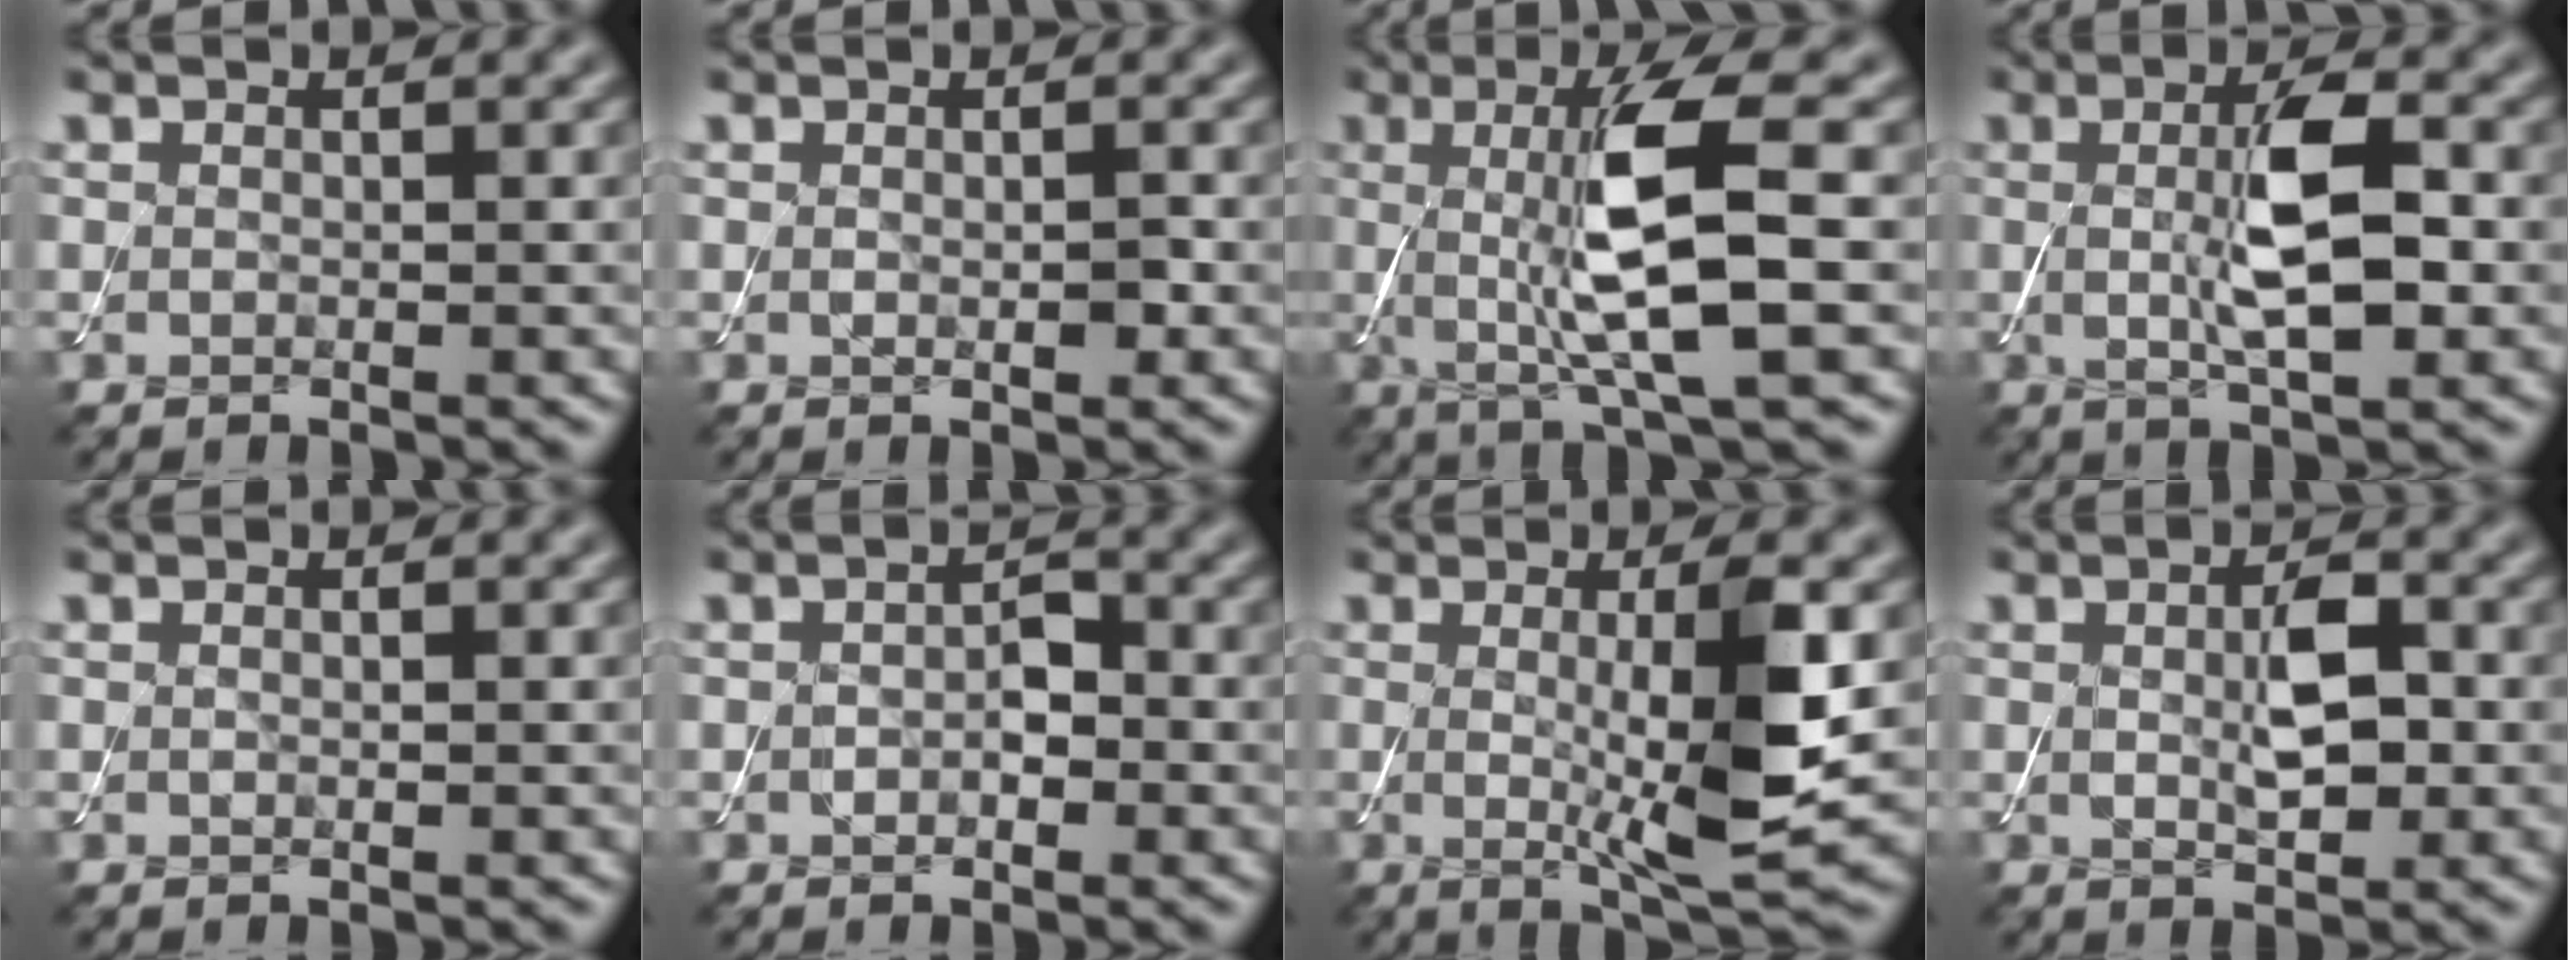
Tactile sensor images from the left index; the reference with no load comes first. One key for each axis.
{"total": 1.1, "fx": 0.0, "fy": 0.5, "fz": 1.0, "tx": -0.017, "ty": -0.003, "tz": 0.000}
{"total": 8.2, "fx": 0.3, "fy": 1.5, "fz": 8.0, "tx": -0.133, "ty": -0.005, "tz": 0.009}
{"total": 6.1, "fx": 0.3, "fy": 1.6, "fz": 5.9, "tx": -0.113, "ty": 0.003, "tz": 0.004}
{"total": 0.0}
{"total": 2.1, "fx": -0.5, "fy": 1.3, "fz": 1.6, "tx": -0.027, "ty": 0.002, "tz": -0.010}
{"total": 7.2, "fx": 0.1, "fy": 1.3, "fz": 7.1, "tx": -0.119, "ty": -0.015, "tz": 0.007}
{"total": 3.6, "fx": 0.3, "fy": 1.6, "fz": 3.2, "tx": -0.065, "ty": -0.002, "tz": 0.007}